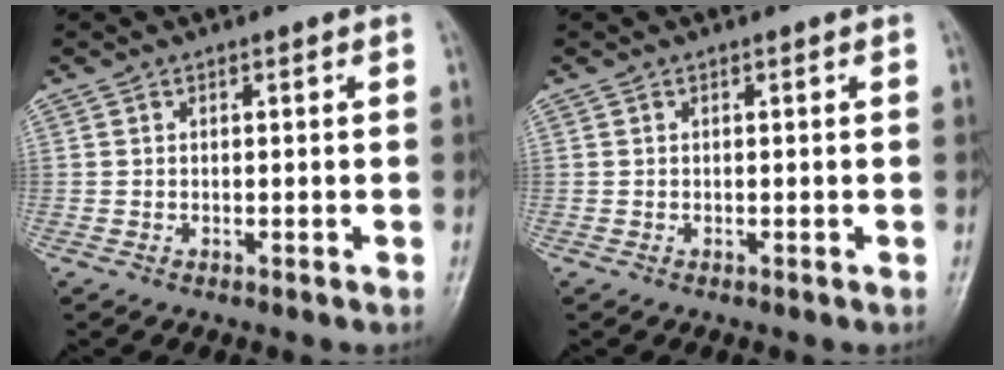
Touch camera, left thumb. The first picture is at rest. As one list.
[{"total": 0.0}]